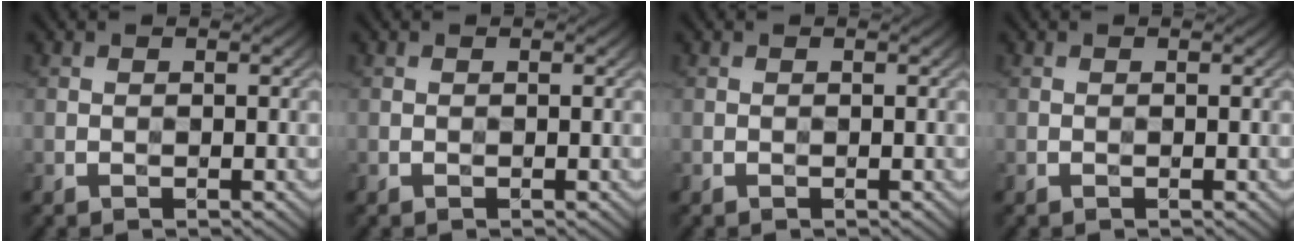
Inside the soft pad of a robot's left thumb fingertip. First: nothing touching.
{"total": 0.0}
{"total": 0.0}
{"total": 0.0}